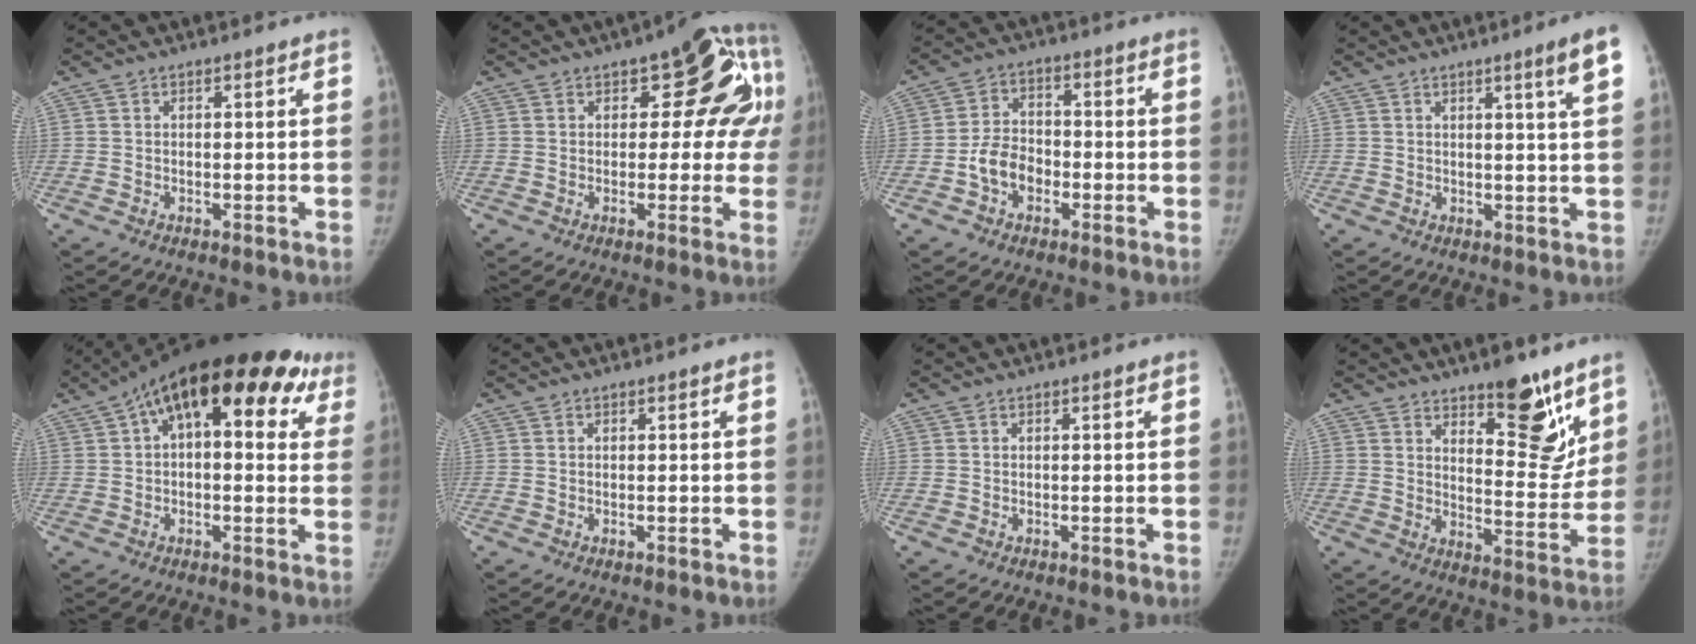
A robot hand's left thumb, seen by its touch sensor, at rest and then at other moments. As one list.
[{"total": 13.9, "force": [3.1, 7.5, 11.3], "torque": [-0.071, 0.014, 0.029]}, {"total": 7.1, "force": [-2.6, 5.4, 3.9], "torque": [-0.050, 0.026, -0.051]}, {"total": 5.4, "force": [2.7, -0.6, 4.6], "torque": [-0.062, -0.017, 0.037]}, {"total": 23.4, "force": [9.5, 11.3, 18.1], "torque": [-0.241, 0.049, 0.132]}, {"total": 0.0}, {"total": 0.0}, {"total": 14.0, "force": [9.2, 5.2, 9.1], "torque": [-0.073, -0.073, 0.143]}]